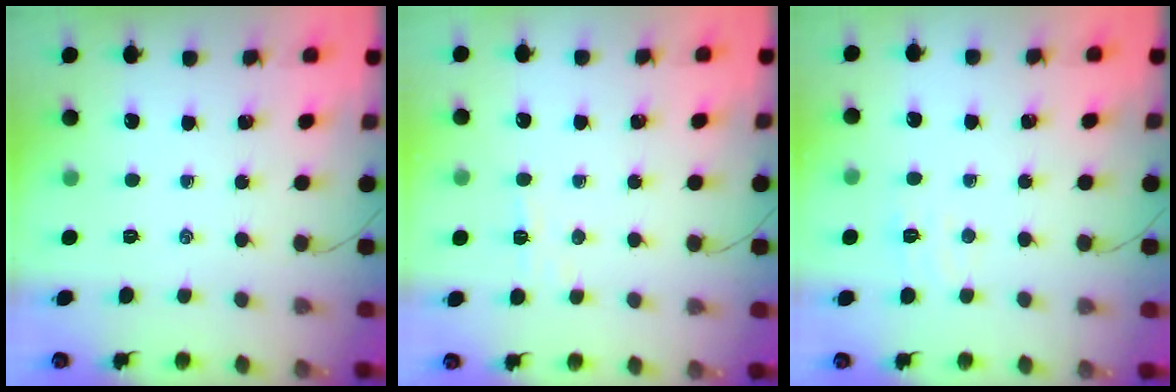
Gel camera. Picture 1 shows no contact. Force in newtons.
{"total": 4.4, "press": 4.2, "slide": 1.3}
{"total": 5.1, "press": 4.9, "slide": 1.2}